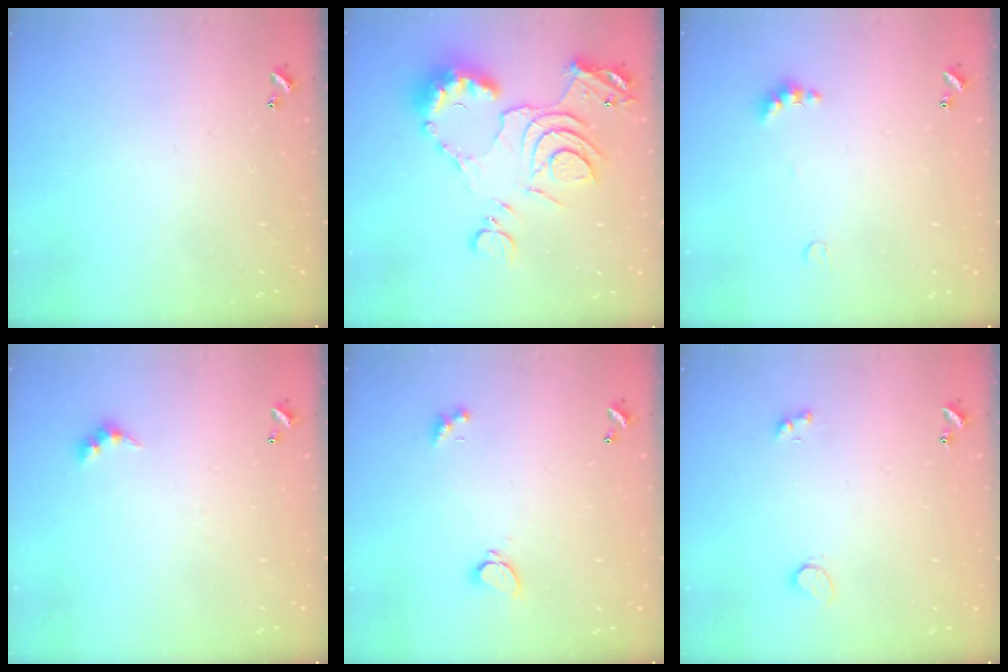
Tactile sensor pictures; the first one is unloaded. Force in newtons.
{"total": 15.1, "press": 15.0, "slide": 1.6}
{"total": 3.2, "press": 3.1, "slide": 0.8}
{"total": 2.4, "press": 2.4, "slide": 0.5}
{"total": 1.6, "press": 1.6, "slide": 0.5}
{"total": 3.9, "press": 3.8, "slide": 1.1}